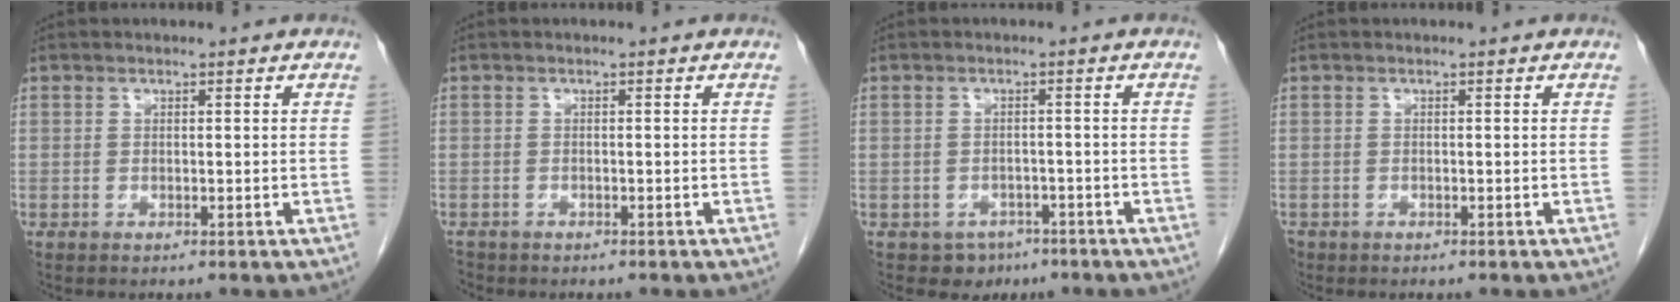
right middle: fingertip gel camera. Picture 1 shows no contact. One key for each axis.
{"total": 1.7, "fx": -1.4, "fy": 0.8, "fz": 0.4, "tx": -0.008, "ty": -0.002, "tz": -0.021}
{"total": 3.5, "fx": -2.3, "fy": 2.6, "fz": 0.4, "tx": -0.006, "ty": 0.009, "tz": -0.028}
{"total": 1.1, "fx": -0.7, "fy": 0.7, "fz": 0.2, "tx": -0.007, "ty": 0.001, "tz": -0.012}